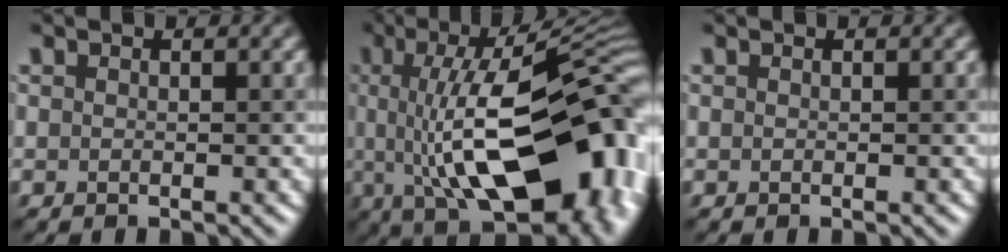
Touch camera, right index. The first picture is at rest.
{"total": 17.2, "force": [-0.8, 7.3, 15.5], "torque": [-0.209, 0.017, 0.000]}
{"total": 0.0}